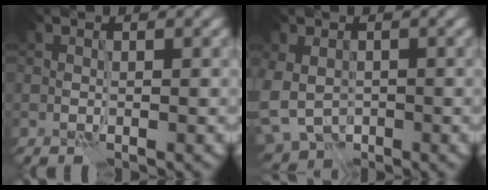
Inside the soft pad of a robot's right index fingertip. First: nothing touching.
{"total": 5.8, "force": [-1.1, 4.4, 3.5], "torque": [-0.088, -0.014, -0.011]}